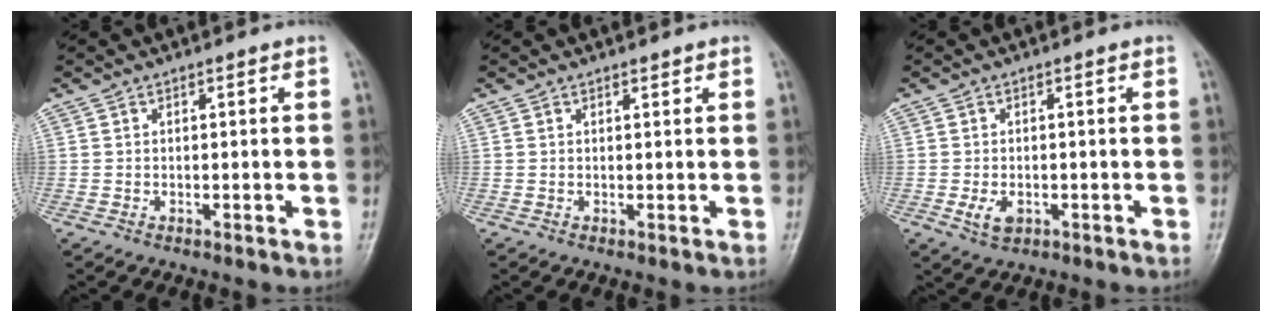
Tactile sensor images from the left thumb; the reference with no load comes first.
{"total": 0.7, "force": [0.6, 0.3, 0.2], "torque": [-0.004, -0.006, 0.009]}
{"total": 3.4, "force": [-0.9, 2.2, 2.4], "torque": [-0.041, -0.002, -0.011]}